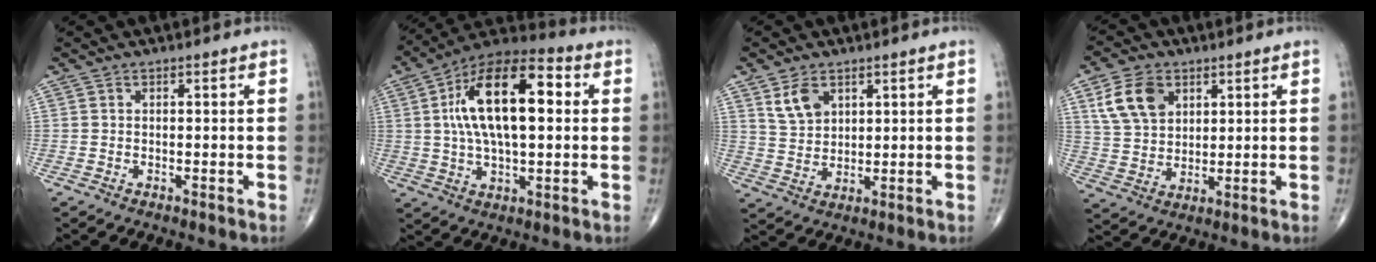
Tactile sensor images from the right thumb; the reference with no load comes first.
{"total": 20.2, "force": [3.4, 9.3, 17.6], "torque": [-0.294, 0.024, 0.047]}
{"total": 5.9, "force": [3.1, 3.8, 3.2], "torque": [-0.048, -0.016, 0.067]}
{"total": 10.0, "force": [4.3, 6.9, 5.8], "torque": [-0.091, -0.012, 0.087]}